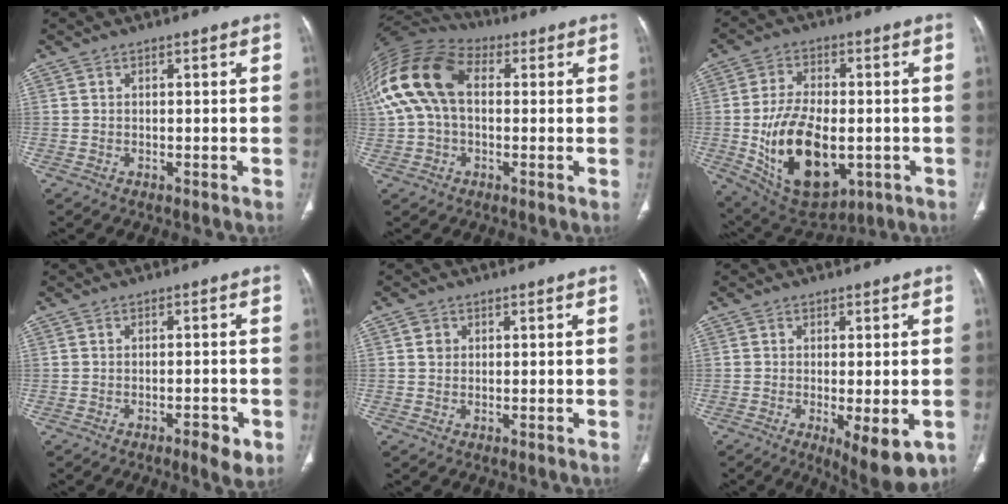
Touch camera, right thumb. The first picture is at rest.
{"total": 17.3, "force": [2.5, 11.2, 13.0], "torque": [-0.281, 0.043, 0.039]}
{"total": 19.1, "force": [-3.6, 10.9, 15.3], "torque": [-0.252, -0.003, -0.034]}
{"total": 4.0, "force": [-1.9, 1.2, 3.3], "torque": [-0.044, 0.003, -0.026]}
{"total": 1.8, "force": [0.5, 1.6, 0.6], "torque": [-0.005, -0.001, 0.009]}
{"total": 8.9, "force": [-3.0, 3.0, 7.8], "torque": [-0.107, -0.018, -0.037]}